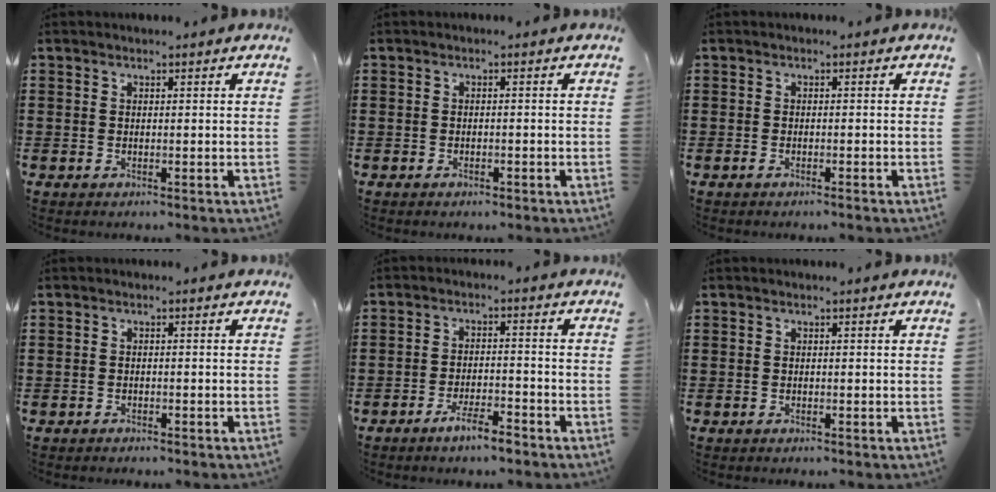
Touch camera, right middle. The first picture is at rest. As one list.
[{"total": 0.8, "force": [-0.7, 0.4, 0.1], "torque": [-0.004, 0.001, -0.016]}, {"total": 0.7, "force": [-0.6, -0.1, 0.4], "torque": [-0.010, -0.006, -0.009]}, {"total": 0.8, "force": [-0.8, 0.2, 0.0], "torque": [-0.003, 0.000, -0.016]}, {"total": 4.5, "force": [-3.7, 0.6, 2.4], "torque": [-0.047, 0.003, -0.070]}, {"total": 0.0}]